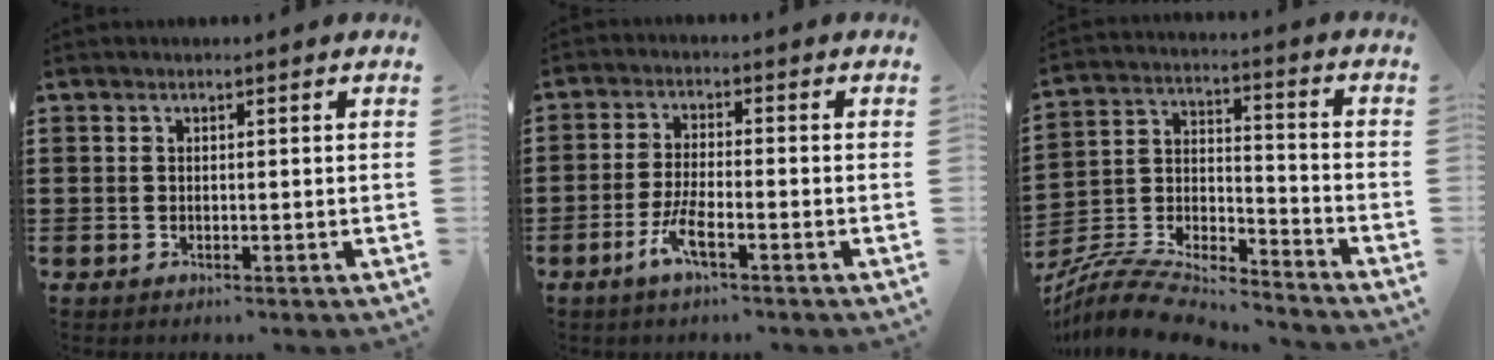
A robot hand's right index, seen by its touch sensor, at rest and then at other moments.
{"total": 4.5, "force": [-2.6, 0.6, 3.6], "torque": [-0.088, -0.010, -0.054]}
{"total": 8.1, "force": [-7.7, 1.7, 2.0], "torque": [-0.051, 0.003, -0.157]}